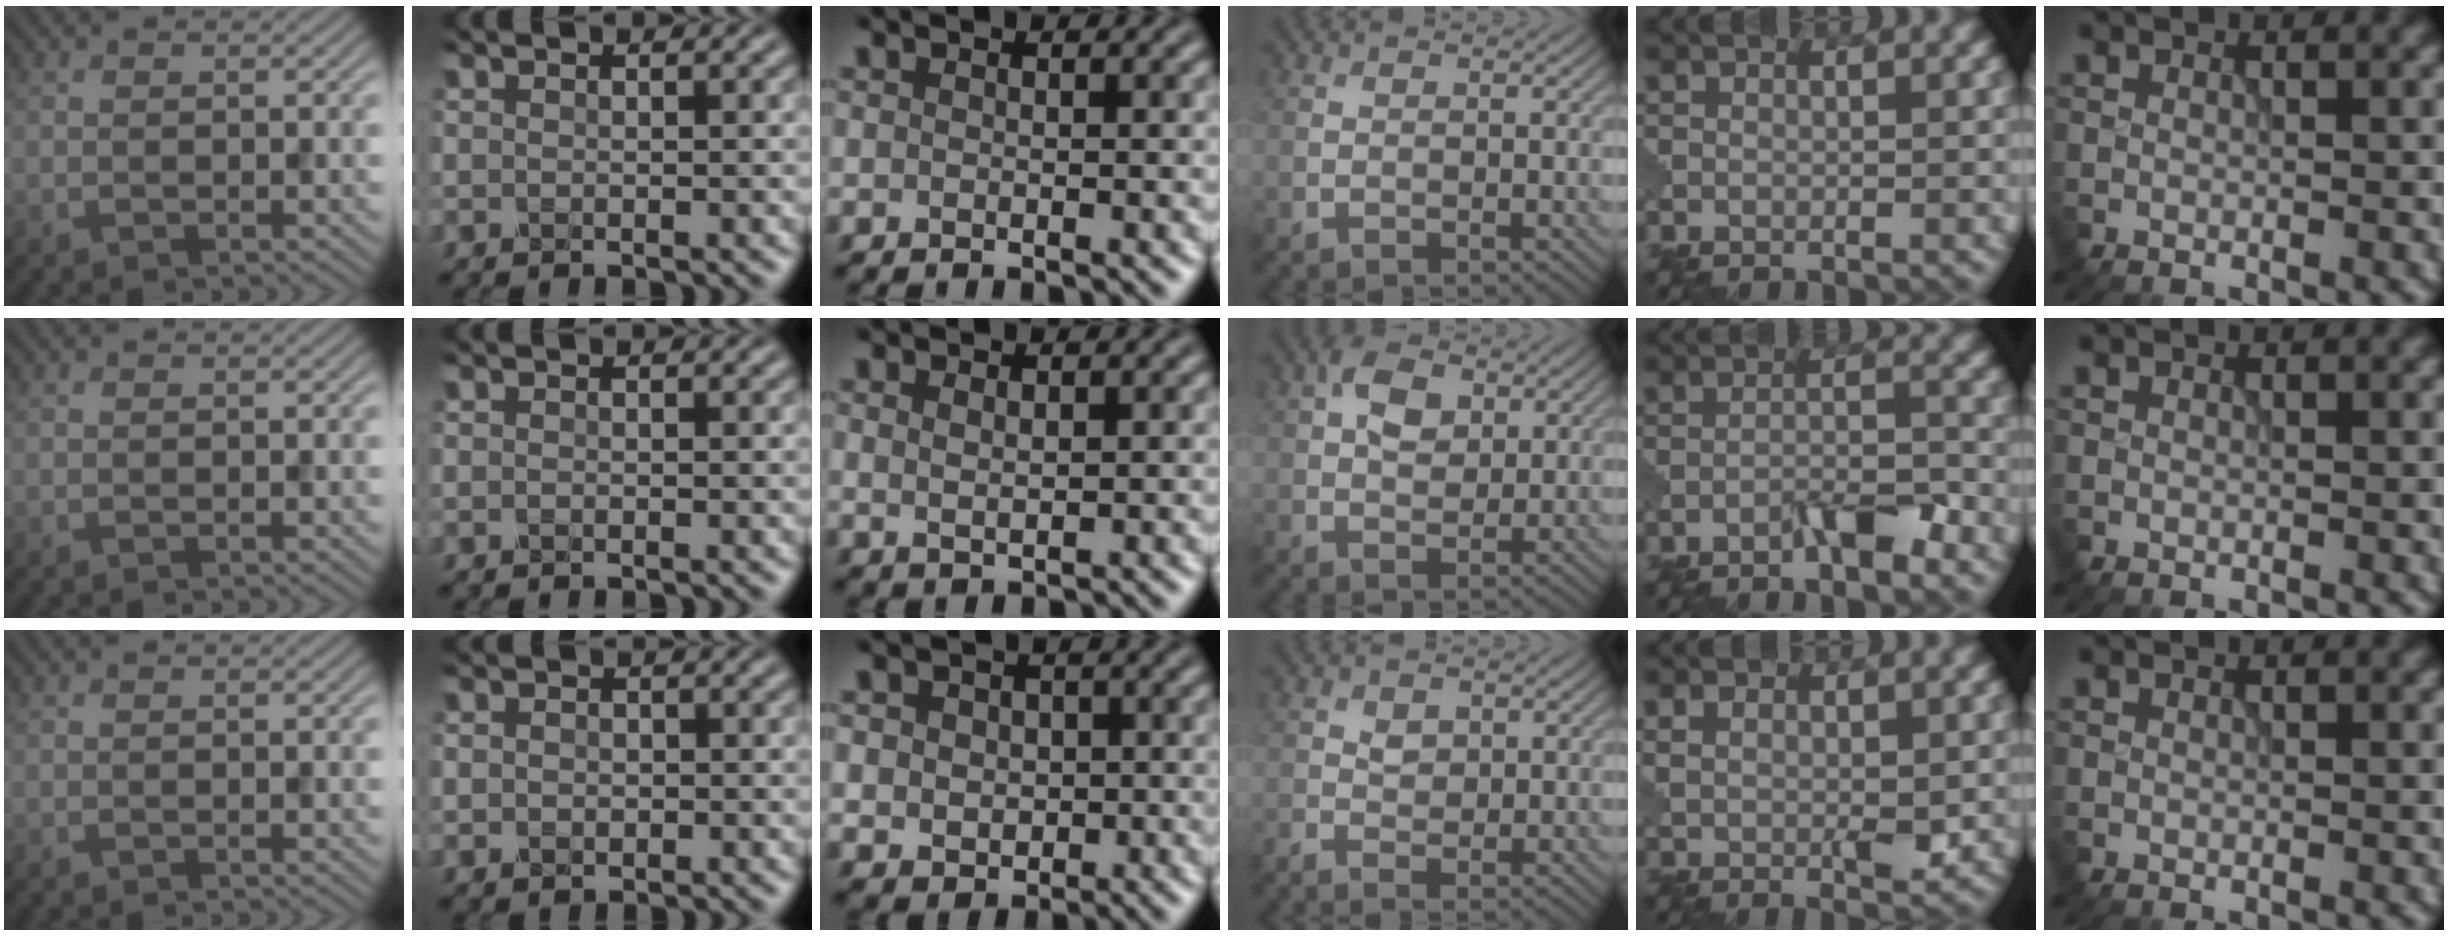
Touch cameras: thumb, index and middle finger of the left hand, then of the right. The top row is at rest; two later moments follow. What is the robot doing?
{"motion": "insert", "object": "pin"}